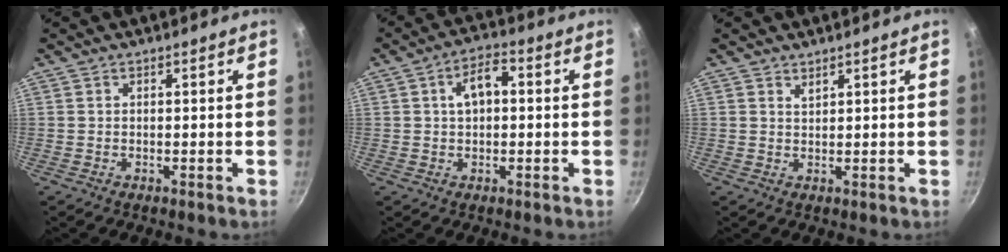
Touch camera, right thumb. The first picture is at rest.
{"total": 5.9, "force": [0.9, 3.4, 4.8], "torque": [-0.077, 0.019, 0.008]}
{"total": 1.0, "force": [1.0, 0.2, 0.2], "torque": [0.001, -0.010, 0.019]}